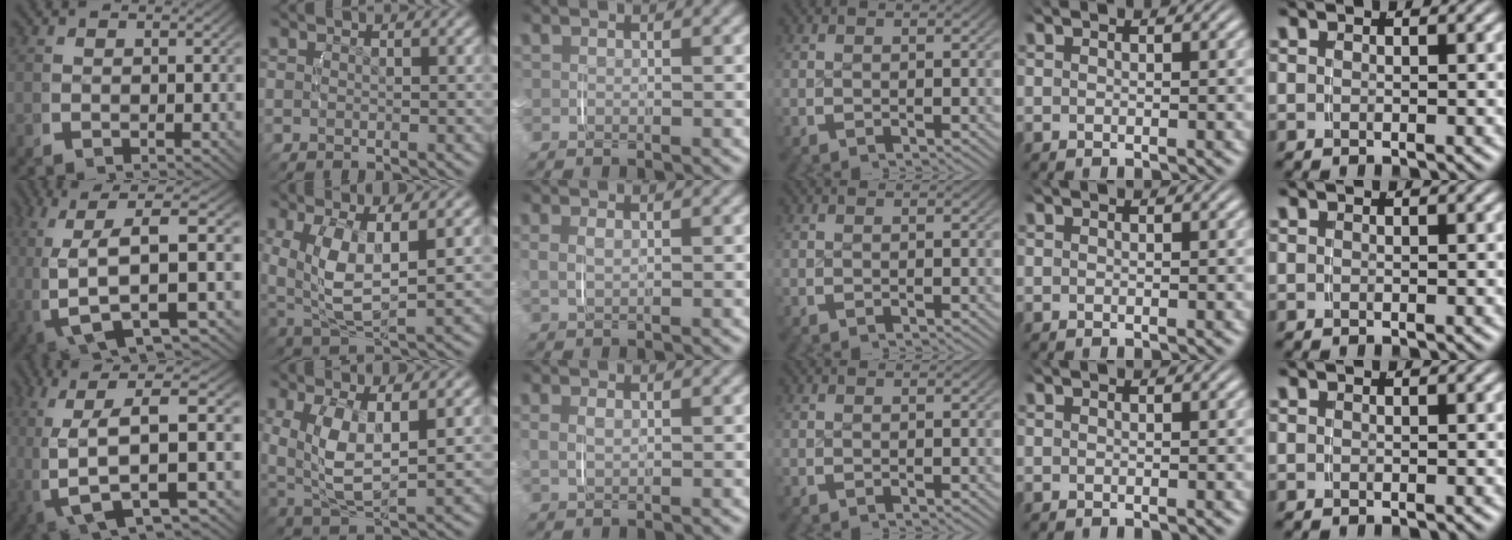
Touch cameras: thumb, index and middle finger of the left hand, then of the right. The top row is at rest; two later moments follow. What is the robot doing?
{"motion": "lift_and_place", "object": "backpack"}